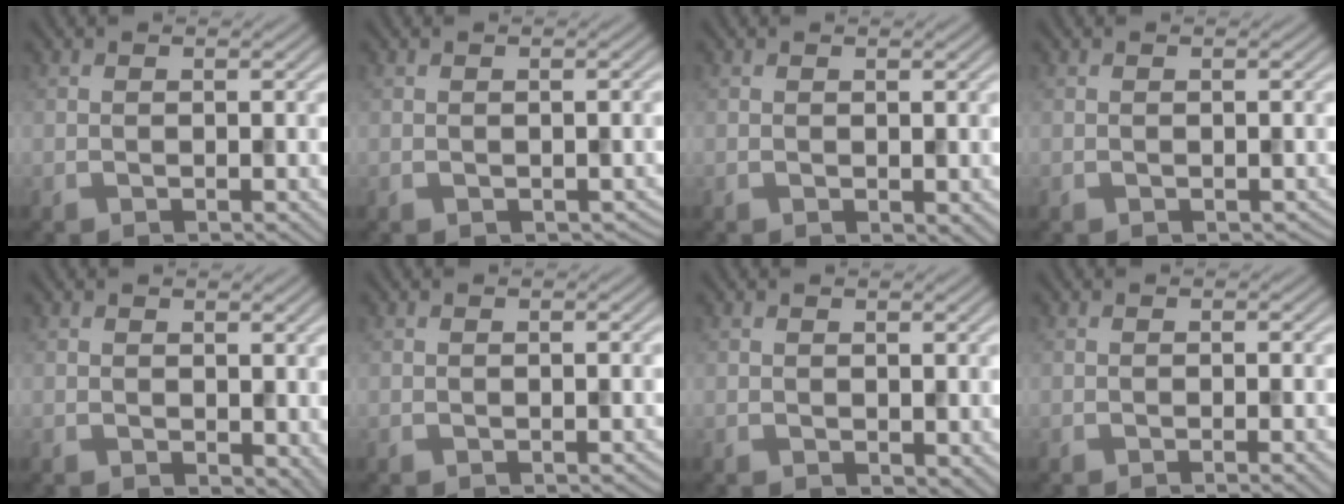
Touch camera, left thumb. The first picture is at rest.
{"total": 0.8, "force": [-0.3, 0.6, 0.5], "torque": [-0.009, -0.007, 0.000]}
{"total": 0.7, "force": [0.0, 0.4, 0.6], "torque": [-0.006, -0.003, 0.002]}
{"total": 0.0}
{"total": 1.8, "force": [0.3, 1.2, 1.3], "torque": [-0.018, -0.006, 0.010]}
{"total": 0.0}
{"total": 0.8, "force": [0.3, 0.6, 0.5], "torque": [-0.006, -0.004, 0.010]}
{"total": 1.8, "force": [-0.7, 0.4, 1.7], "torque": [-0.018, 0.002, -0.013]}